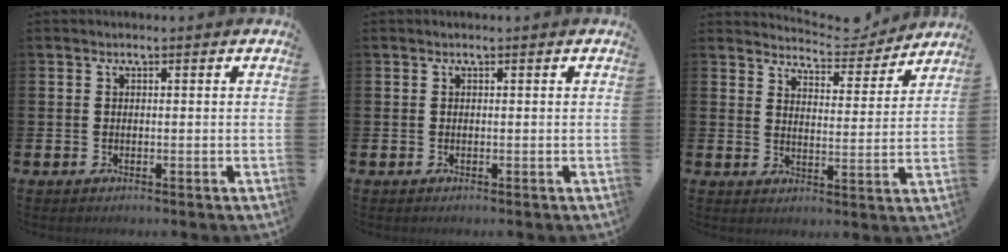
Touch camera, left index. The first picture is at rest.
{"total": 0.0}
{"total": 5.5, "force": [5.4, 0.9, 0.4], "torque": [-0.018, -0.039, 0.093]}